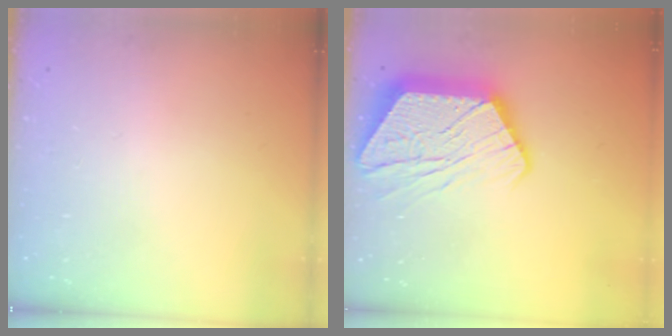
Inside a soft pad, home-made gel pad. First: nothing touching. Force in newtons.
{"total": 20.1, "press": 20.0, "slide": 1.3}